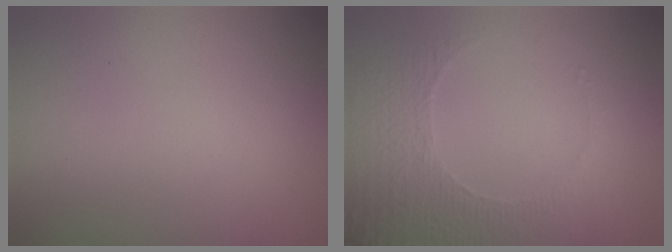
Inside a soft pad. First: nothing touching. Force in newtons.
{"total": 4.7, "press": 3.5, "slide": 3.1}